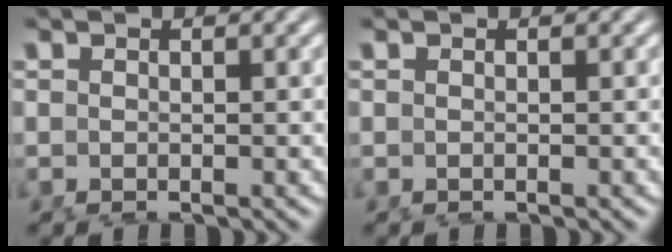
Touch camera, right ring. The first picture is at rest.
{"total": 0.0}